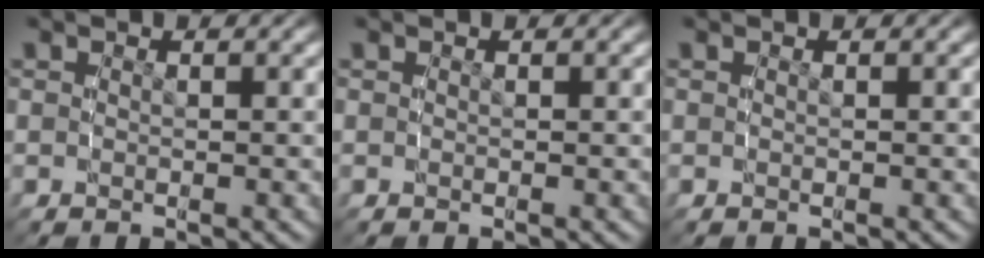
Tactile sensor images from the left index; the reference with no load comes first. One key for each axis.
{"total": 0.0}
{"total": 0.0}